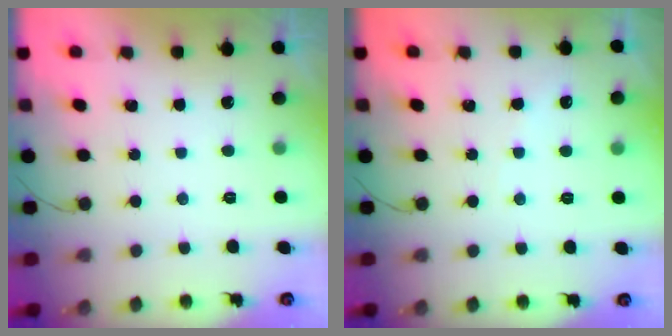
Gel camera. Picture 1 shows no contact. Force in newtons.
{"total": 2.0, "press": 2.0, "slide": 0.3}